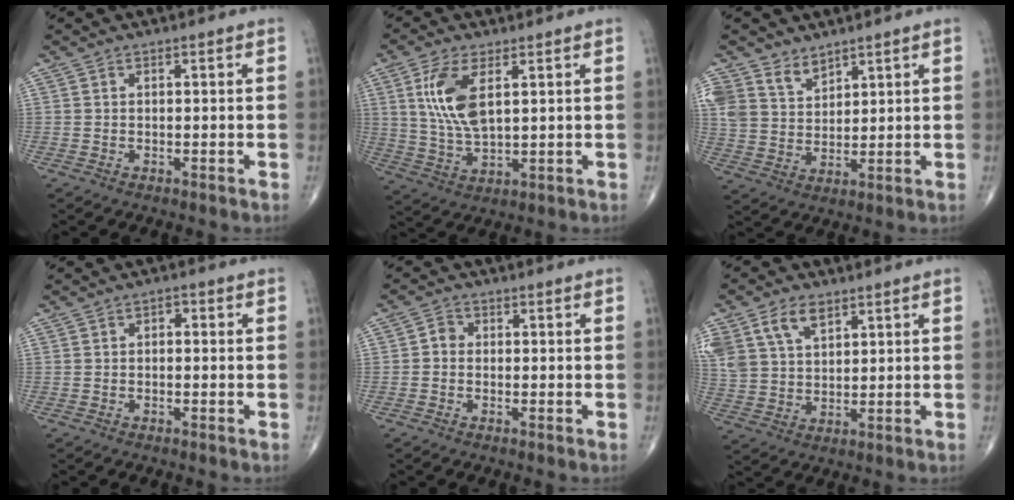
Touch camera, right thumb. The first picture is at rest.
{"total": 10.1, "force": [3.2, 4.4, 8.5], "torque": [-0.178, -0.014, 0.068]}
{"total": 7.4, "force": [5.4, 4.6, 2.1], "torque": [-0.021, -0.031, 0.115]}
{"total": 1.6, "force": [0.1, 1.0, 1.2], "torque": [-0.007, 0.005, -0.005]}
{"total": 2.0, "force": [-0.3, 1.7, 1.0], "torque": [-0.006, 0.005, -0.013]}
{"total": 11.1, "force": [5.9, 6.9, 6.5], "torque": [-0.130, -0.011, 0.120]}